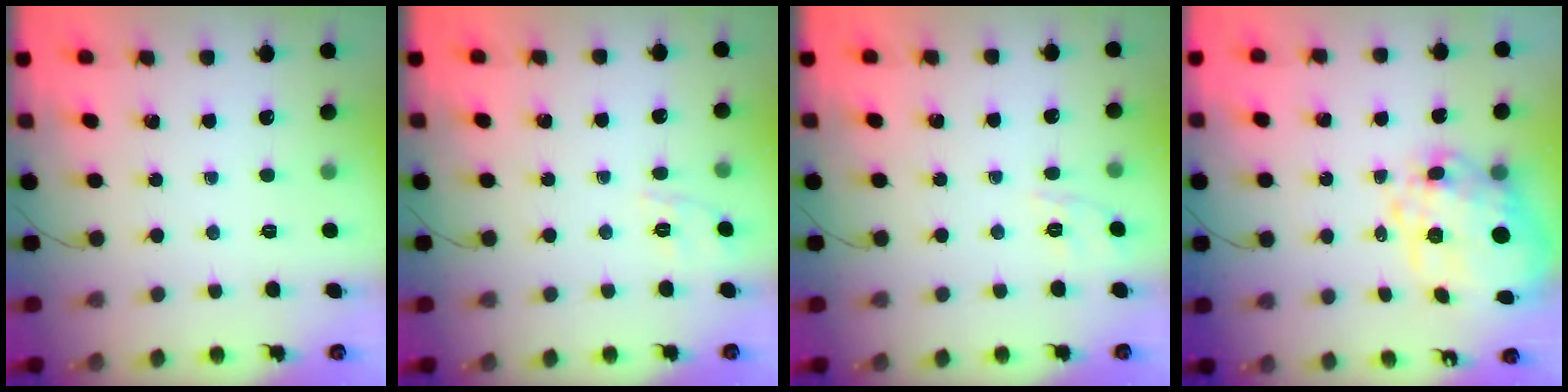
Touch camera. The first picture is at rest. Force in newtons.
{"total": 2.0, "press": 0.6, "slide": 1.9}
{"total": 2.0, "press": 0.6, "slide": 1.9}
{"total": 17.6, "press": 17.2, "slide": 3.4}